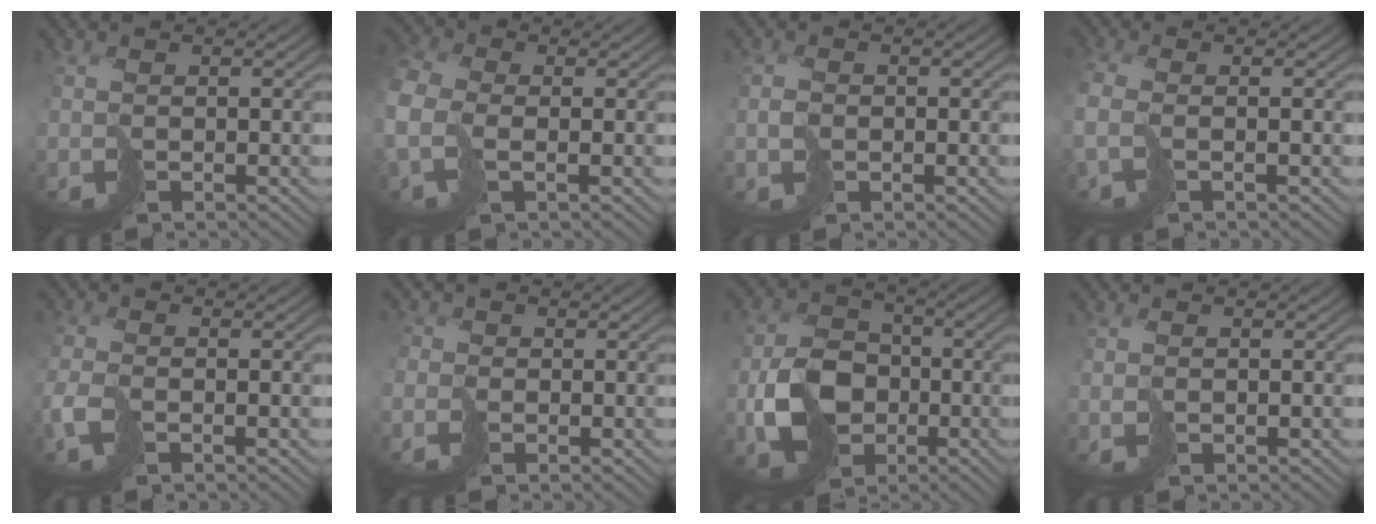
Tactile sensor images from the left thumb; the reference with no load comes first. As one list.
[{"total": 6.7, "force": [-0.5, 4.6, 4.9], "torque": [-0.165, -0.006, -0.009]}, {"total": 1.2, "force": [0.0, 1.1, 0.5], "torque": [-0.004, -0.002, 0.005]}, {"total": 3.3, "force": [-0.5, 1.6, 2.8], "torque": [-0.078, -0.012, -0.014]}, {"total": 3.3, "force": [-1.4, 1.7, 2.5], "torque": [-0.068, -0.011, -0.032]}, {"total": 2.1, "force": [-0.8, 1.9, 0.7], "torque": [-0.018, -0.005, -0.017]}, {"total": 8.8, "force": [-2.4, 7.0, 4.7], "torque": [-0.098, -0.014, -0.047]}, {"total": 0.7, "force": [0.3, 0.3, 0.5], "torque": [-0.011, -0.005, 0.012]}]